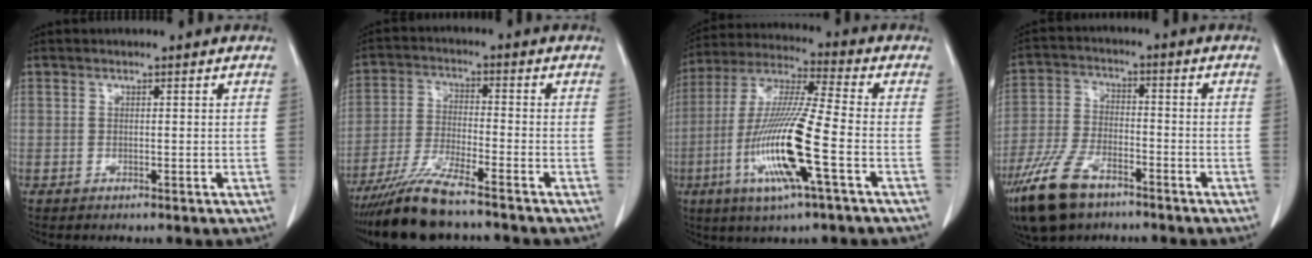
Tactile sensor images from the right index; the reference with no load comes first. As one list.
[{"total": 9.3, "force": [-7.7, 0.6, 5.2], "torque": [-0.105, -0.030, -0.144]}, {"total": 15.9, "force": [-5.0, 0.3, 15.1], "torque": [-0.315, -0.016, -0.099]}, {"total": 11.4, "force": [-7.5, 5.1, 6.9], "torque": [-0.152, -0.013, -0.139]}]